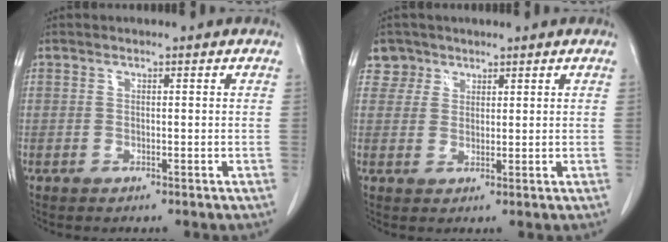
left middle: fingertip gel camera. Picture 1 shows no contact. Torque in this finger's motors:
{"motor_torque": [0.68, -1.01, 0.01, -0.01]}